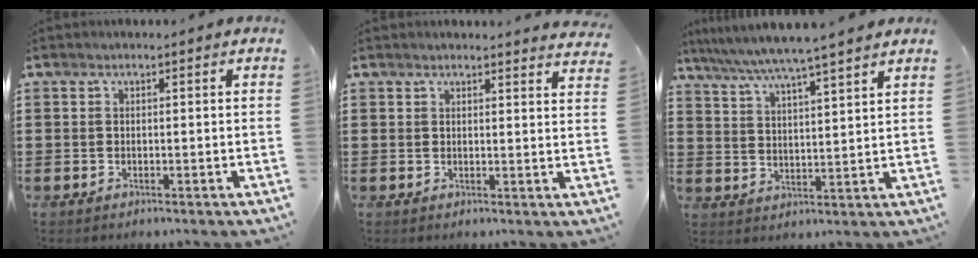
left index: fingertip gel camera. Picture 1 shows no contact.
{"total": 2.3, "force": [2.3, -0.2, 0.2], "torque": [-0.002, -0.010, 0.043]}
{"total": 5.7, "force": [5.1, -0.9, 2.4], "torque": [-0.066, -0.031, 0.086]}